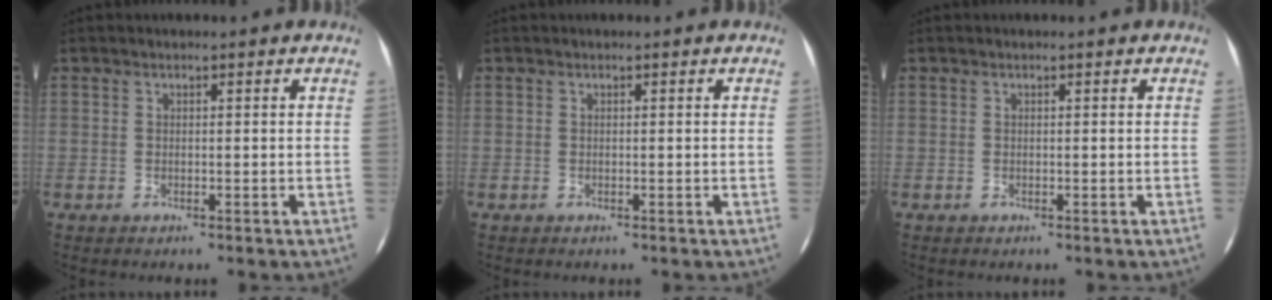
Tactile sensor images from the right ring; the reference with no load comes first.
{"total": 0.0}
{"total": 0.0}